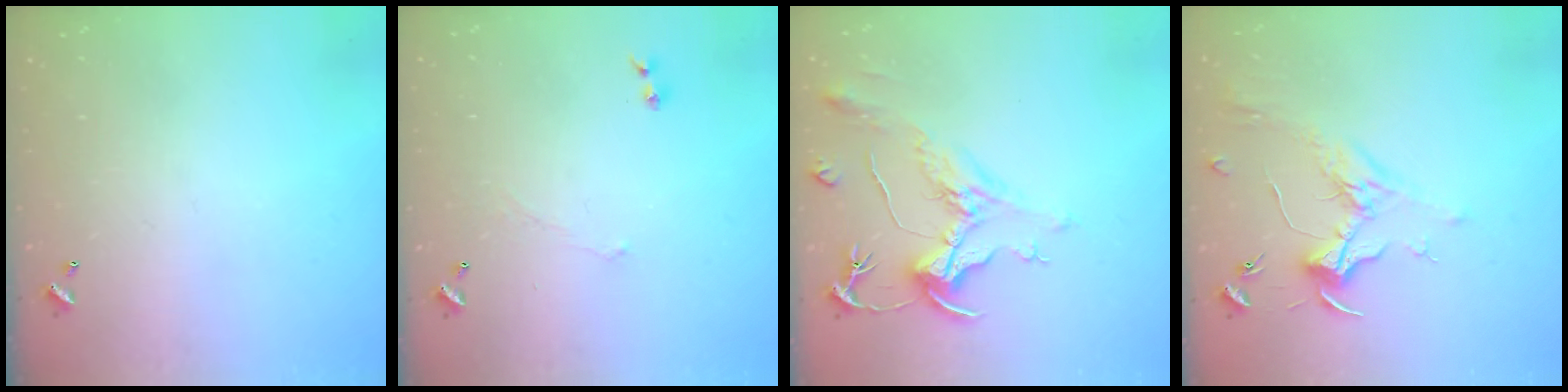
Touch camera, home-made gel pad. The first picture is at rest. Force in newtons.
{"total": 1.5, "press": 1.4, "slide": 0.6}
{"total": 2.0, "press": 1.5, "slide": 1.3}
{"total": 1.9, "press": 1.7, "slide": 0.7}